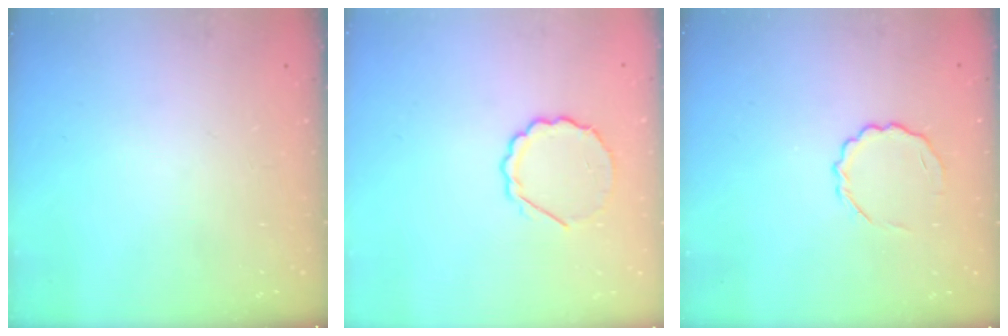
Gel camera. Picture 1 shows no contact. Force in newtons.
{"total": 7.1, "press": 6.9, "slide": 1.6}
{"total": 5.4, "press": 5.3, "slide": 1.3}